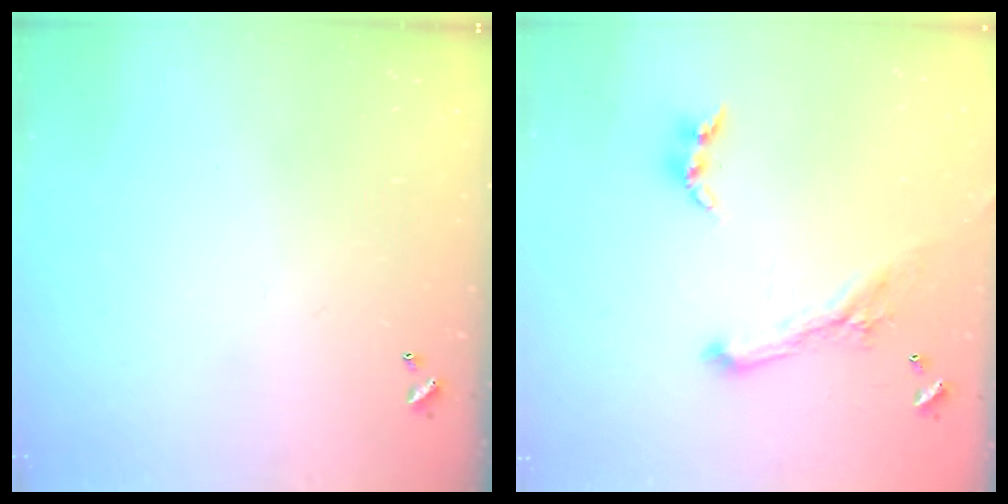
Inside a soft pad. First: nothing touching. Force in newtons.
{"total": 1.8, "press": 1.7, "slide": 0.4}